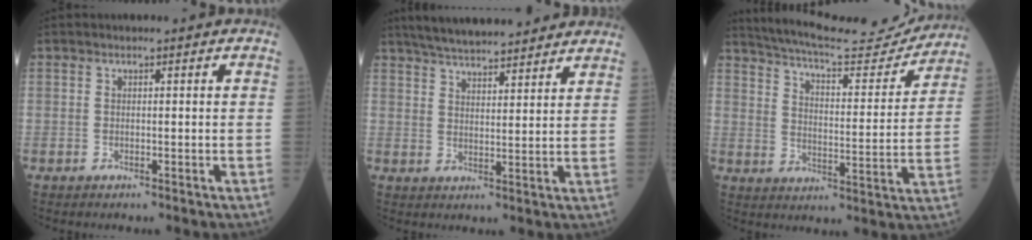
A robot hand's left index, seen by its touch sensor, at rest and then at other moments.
{"total": 15.1, "force": [13.4, 2.4, 6.6], "torque": [-0.104, 0.025, 0.196]}
{"total": 17.7, "force": [16.8, 2.1, 5.0], "torque": [-0.086, -0.021, 0.236]}